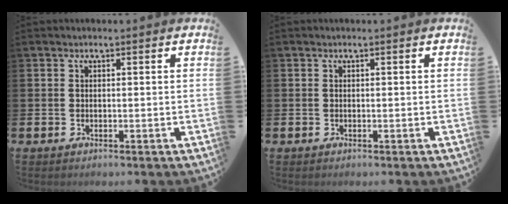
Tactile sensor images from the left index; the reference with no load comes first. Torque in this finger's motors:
{"motor_torque": [0.00, 0.00, 0.00, 0.02]}